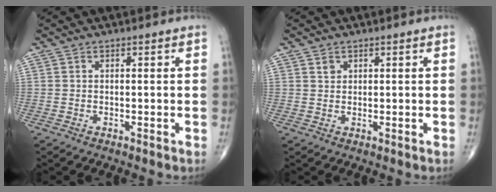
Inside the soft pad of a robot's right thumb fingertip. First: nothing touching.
{"total": 1.3, "force": [0.8, 0.9, 0.5], "torque": [0.000, -0.005, 0.015]}